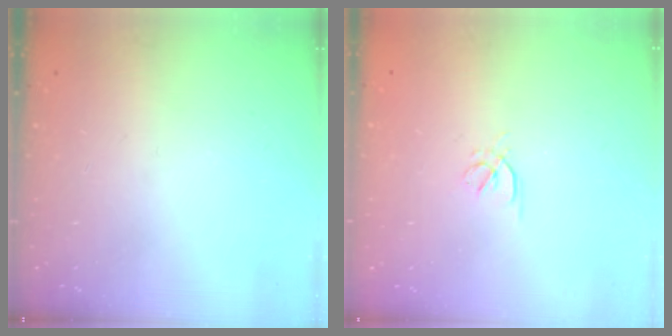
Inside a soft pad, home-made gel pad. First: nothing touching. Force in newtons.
{"total": 1.7, "press": 1.6, "slide": 0.5}